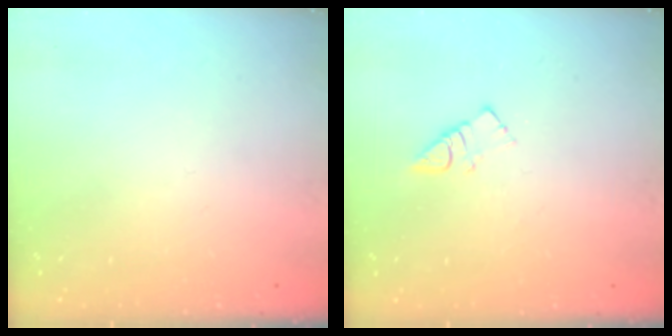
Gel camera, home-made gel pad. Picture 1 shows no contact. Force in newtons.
{"total": 3.9, "press": 3.9, "slide": 0.3}